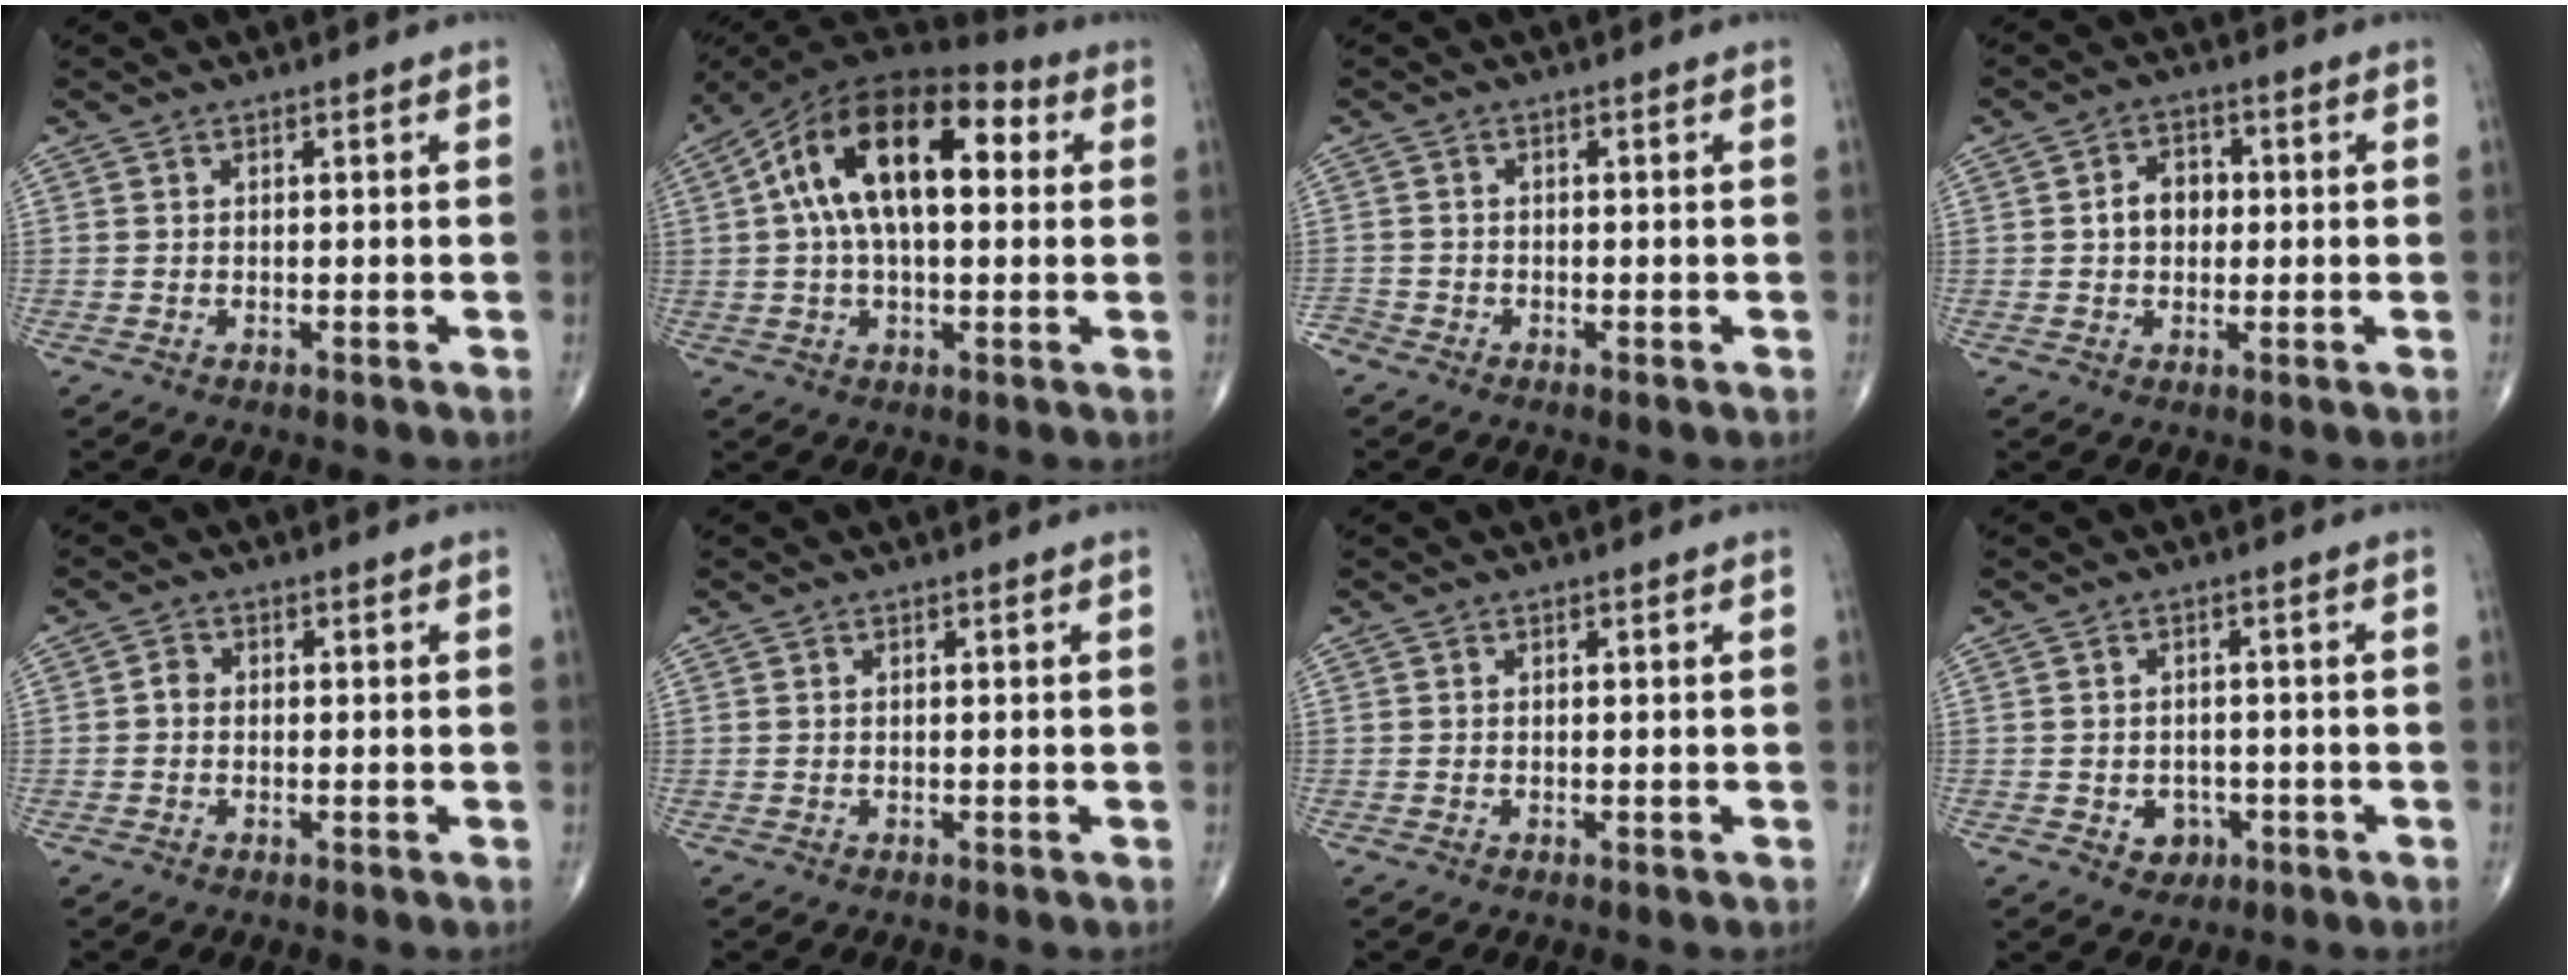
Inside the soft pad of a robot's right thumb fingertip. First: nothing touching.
{"total": 19.3, "force": [3.9, 10.1, 16.0], "torque": [-0.266, 0.033, 0.052]}
{"total": 1.8, "force": [-1.4, 1.0, 0.4], "torque": [-0.004, -0.002, -0.031]}
{"total": 5.2, "force": [0.3, 4.0, 3.3], "torque": [-0.035, 0.013, 0.000]}
{"total": 1.4, "force": [-0.3, 1.2, 0.8], "torque": [-0.006, 0.004, -0.009]}
{"total": 0.0}
{"total": 0.0}
{"total": 3.7, "force": [-1.2, 3.1, 1.6], "torque": [-0.001, 0.007, -0.011]}